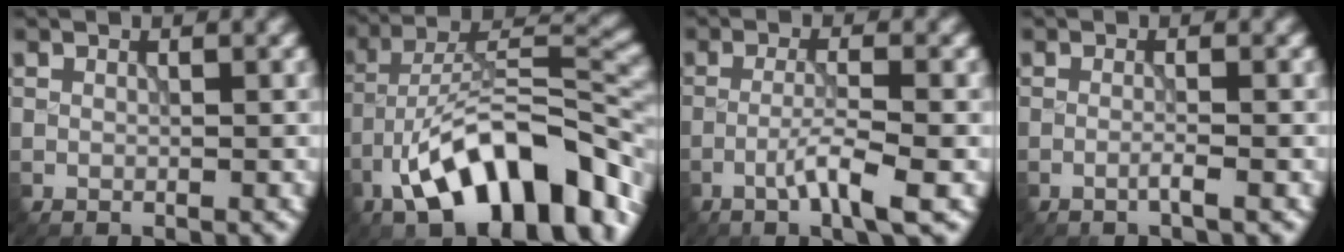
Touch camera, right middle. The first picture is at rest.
{"total": 14.0, "force": [-7.7, 5.2, 10.5], "torque": [-0.159, 0.014, -0.135]}
{"total": 3.6, "force": [-1.6, 0.3, 3.2], "torque": [-0.058, 0.008, -0.036]}
{"total": 1.2, "force": [-0.5, 0.2, 1.1], "torque": [-0.013, 0.004, -0.017]}